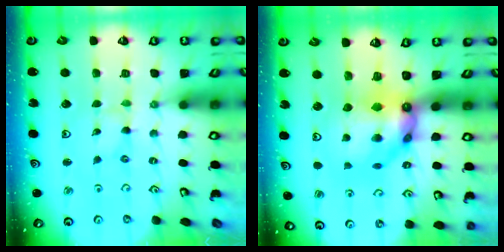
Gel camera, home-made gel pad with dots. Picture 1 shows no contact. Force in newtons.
{"total": 11.2, "press": 11.1, "slide": 1.0}